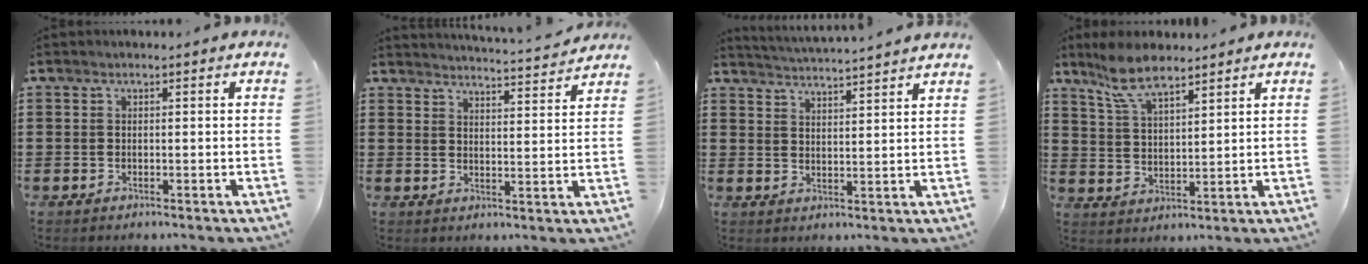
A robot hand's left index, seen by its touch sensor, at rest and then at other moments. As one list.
[{"total": 3.7, "force": [3.6, -0.6, 0.4], "torque": [-0.016, -0.030, 0.060]}, {"total": 3.6, "force": [3.5, -1.0, 0.1], "torque": [-0.016, -0.023, 0.059]}, {"total": 7.7, "force": [6.3, 2.0, 3.9], "torque": [-0.097, -0.004, 0.118]}]